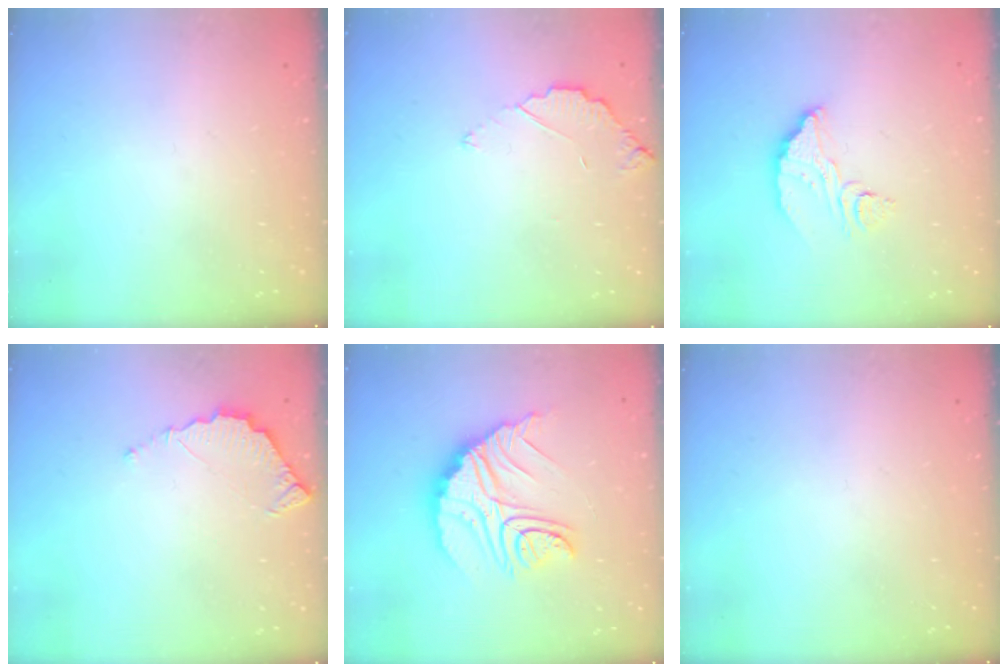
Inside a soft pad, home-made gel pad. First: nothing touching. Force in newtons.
{"total": 3.5, "press": 3.5, "slide": 0.3}
{"total": 9.0, "press": 9.0, "slide": 0.7}
{"total": 5.0, "press": 5.0, "slide": 0.2}
{"total": 16.2, "press": 16.1, "slide": 1.3}
{"total": 0.0}